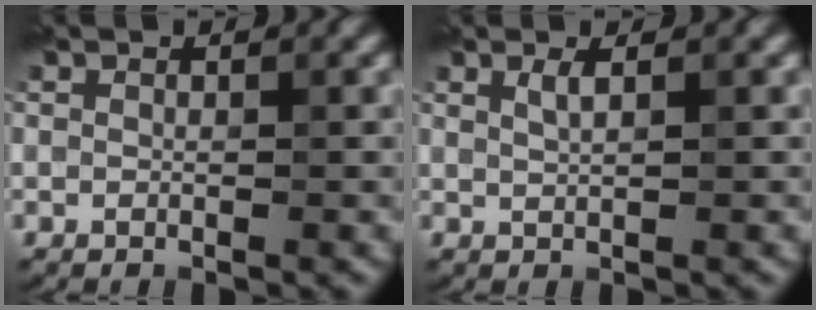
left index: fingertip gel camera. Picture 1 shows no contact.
{"total": 1.0, "force": [0.8, 0.0, 0.7], "torque": [-0.015, 0.001, 0.014]}